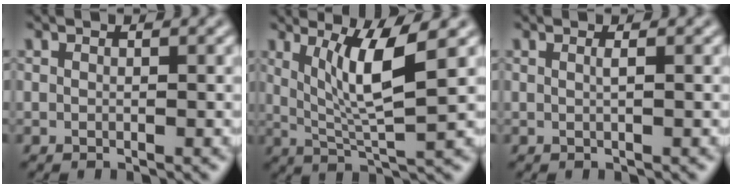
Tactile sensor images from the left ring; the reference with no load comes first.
{"total": 5.8, "force": [1.9, 0.9, 5.4], "torque": [-0.105, -0.010, 0.043]}
{"total": 0.7, "force": [0.1, 0.2, 0.6], "torque": [-0.008, 0.002, 0.000]}